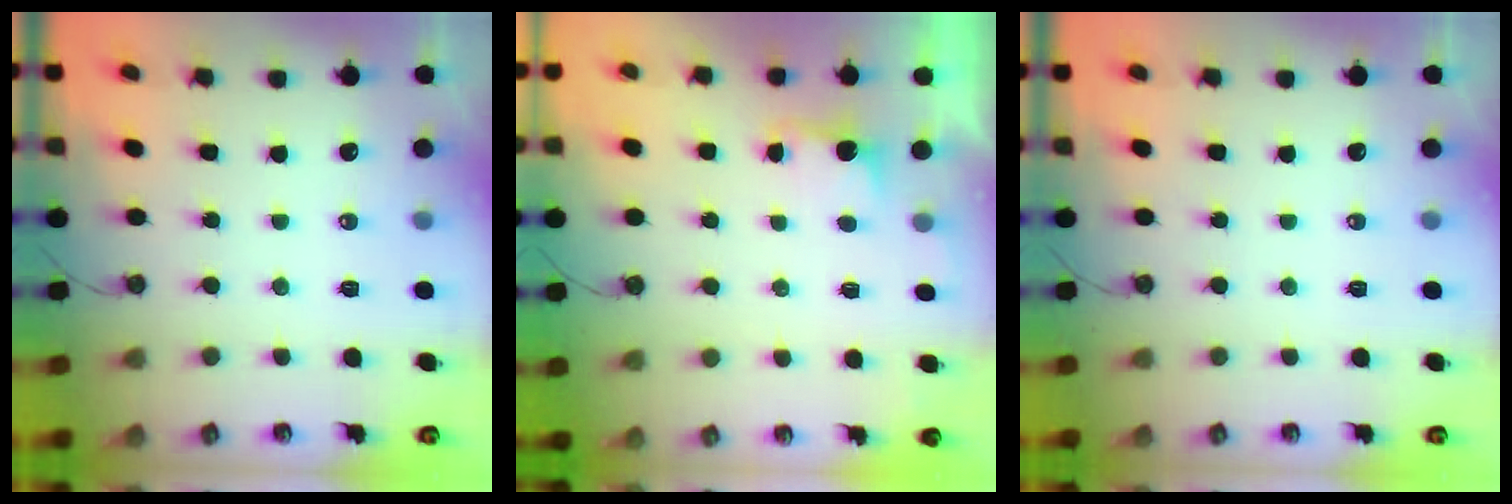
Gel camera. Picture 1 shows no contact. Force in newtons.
{"total": 1.4, "press": 1.1, "slide": 0.9}
{"total": 0.0}